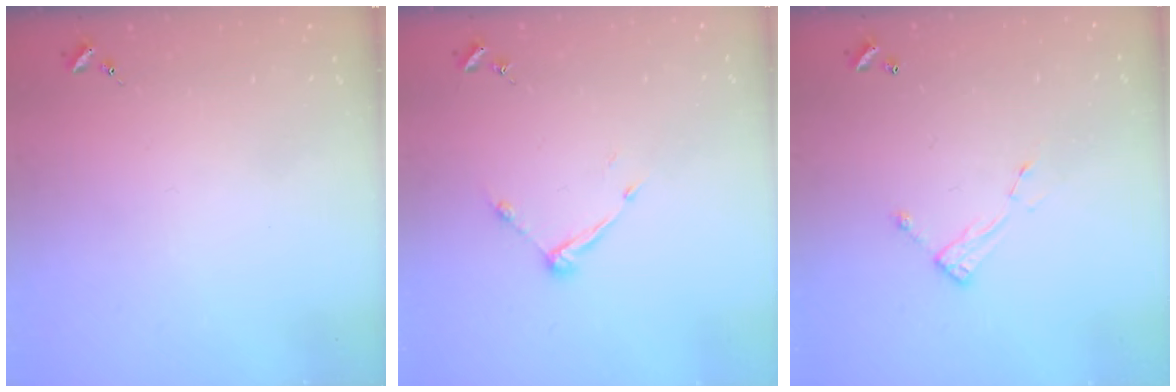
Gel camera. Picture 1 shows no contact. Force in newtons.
{"total": 7.3, "press": 7.3, "slide": 0.5}
{"total": 6.6, "press": 6.6, "slide": 0.2}